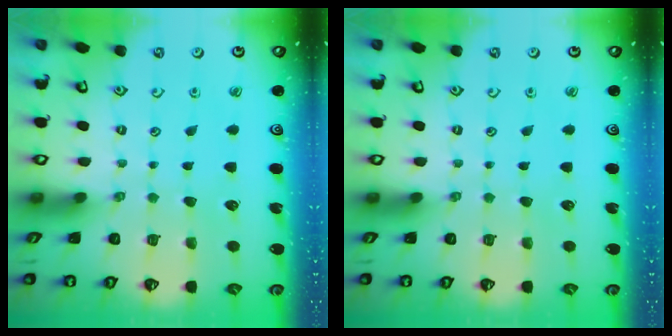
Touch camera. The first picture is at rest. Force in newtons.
{"total": 0.0}